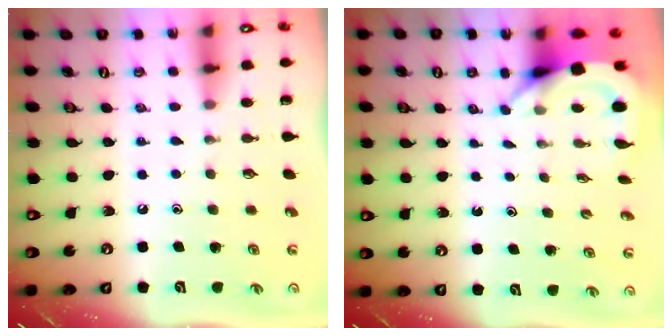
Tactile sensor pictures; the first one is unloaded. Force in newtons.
{"total": 4.1, "press": 4.1, "slide": 0.3}